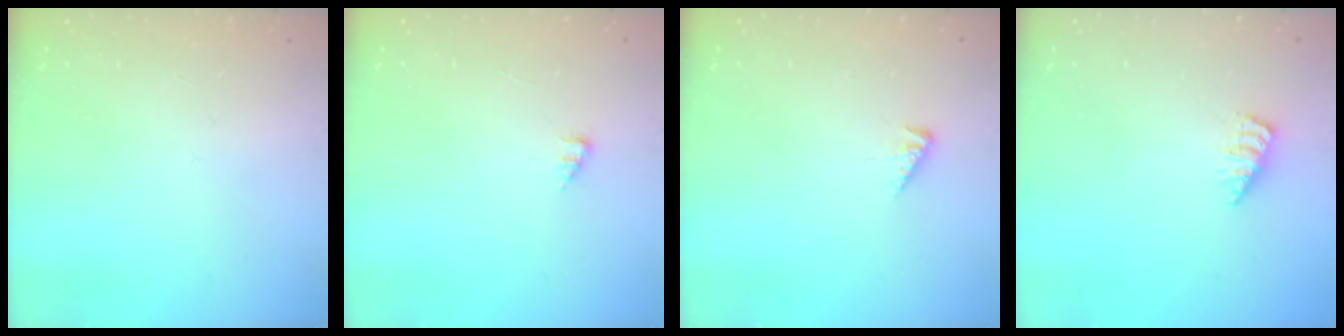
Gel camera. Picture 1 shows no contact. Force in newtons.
{"total": 1.2, "press": 1.2, "slide": 0.2}
{"total": 2.4, "press": 2.3, "slide": 0.5}
{"total": 1.9, "press": 1.9, "slide": 0.3}